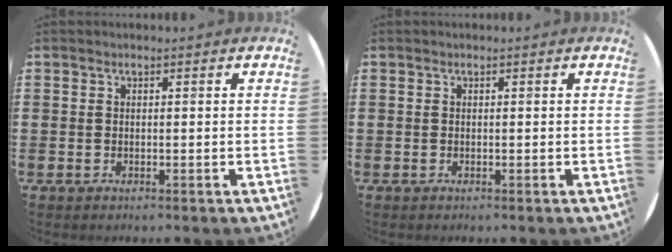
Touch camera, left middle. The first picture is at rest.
{"total": 0.0}